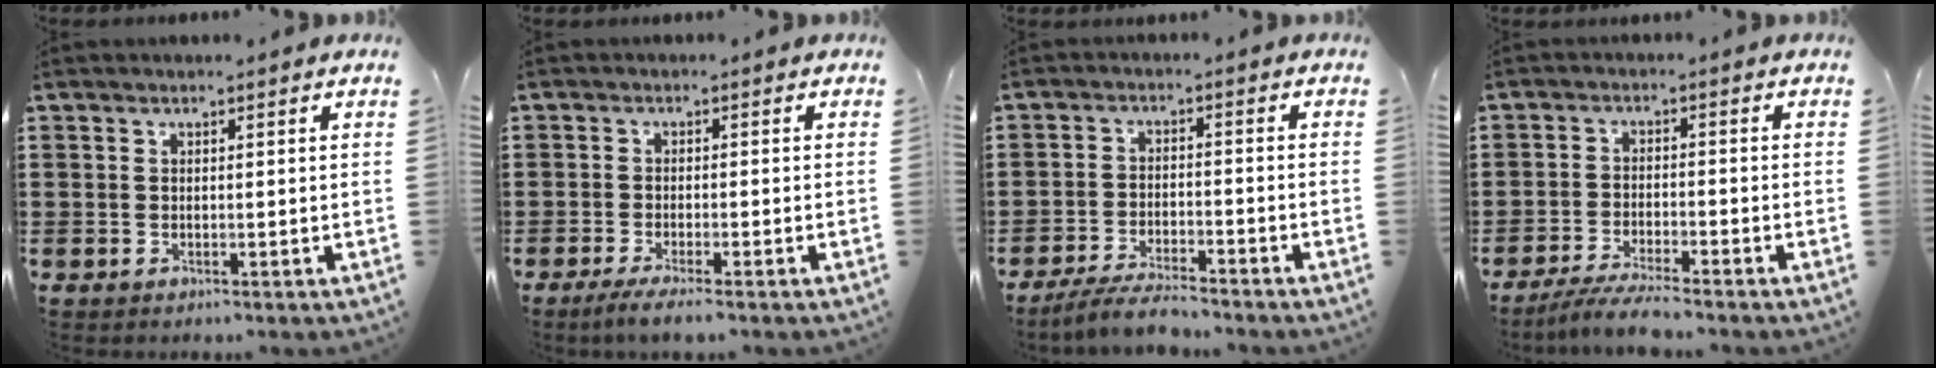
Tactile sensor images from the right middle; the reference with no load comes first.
{"total": 1.9, "force": [-1.6, -0.1, 1.1], "torque": [-0.017, 0.001, -0.030]}
{"total": 4.7, "force": [-4.4, 0.4, 1.7], "torque": [-0.034, -0.002, -0.087]}
{"total": 4.4, "force": [-4.0, -0.1, 1.7], "torque": [-0.042, -0.011, -0.081]}